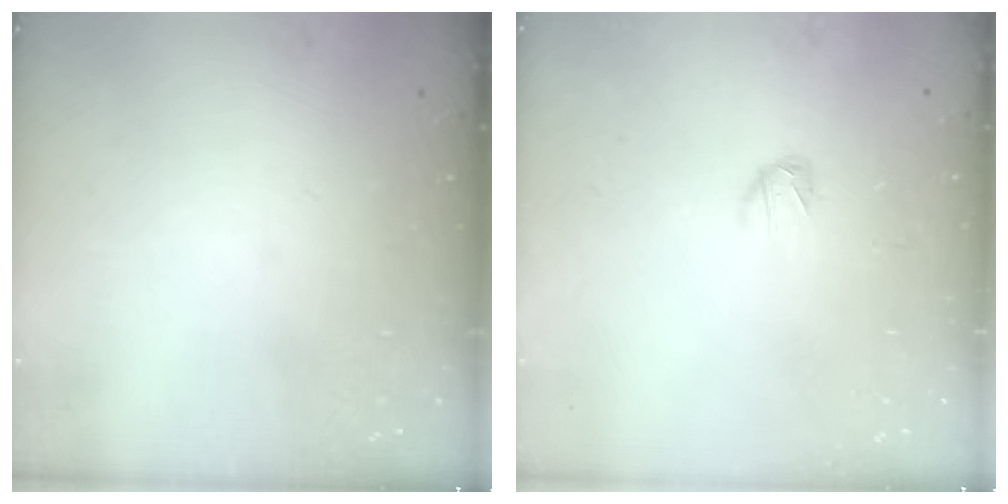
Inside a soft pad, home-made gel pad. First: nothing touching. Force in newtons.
{"total": 2.6, "press": 2.5, "slide": 0.6}